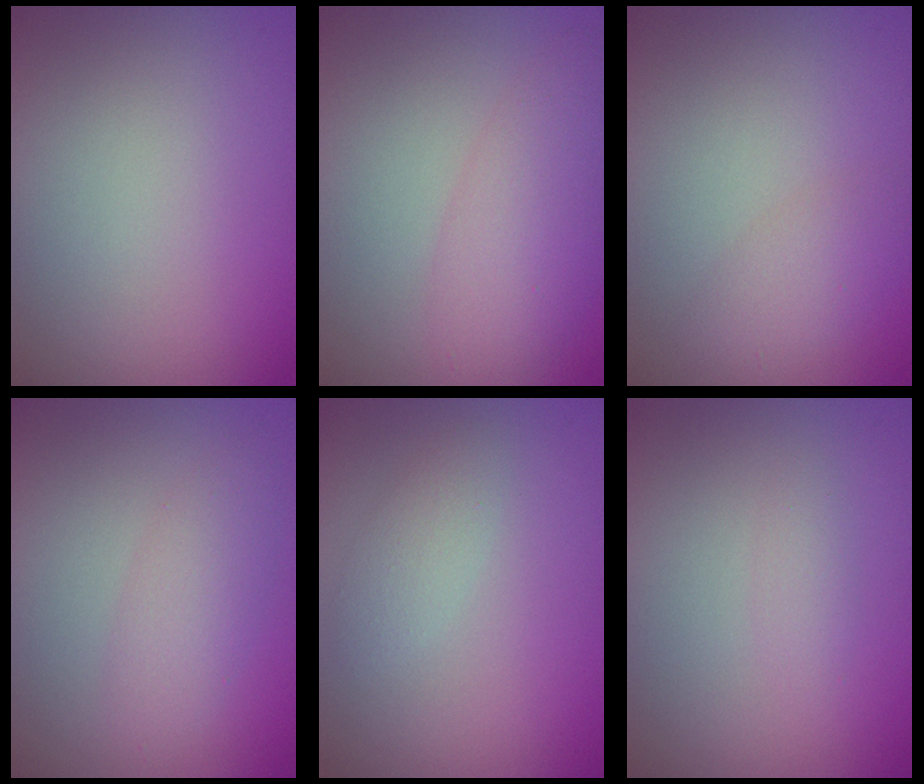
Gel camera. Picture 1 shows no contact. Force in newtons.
{"total": 4.3, "press": 4.3, "slide": 0.1}
{"total": 2.0, "press": 2.0, "slide": 0.2}
{"total": 2.5, "press": 2.5, "slide": 0.1}
{"total": 1.6, "press": 1.6, "slide": 0.0}
{"total": 0.9, "press": 0.9, "slide": 0.0}